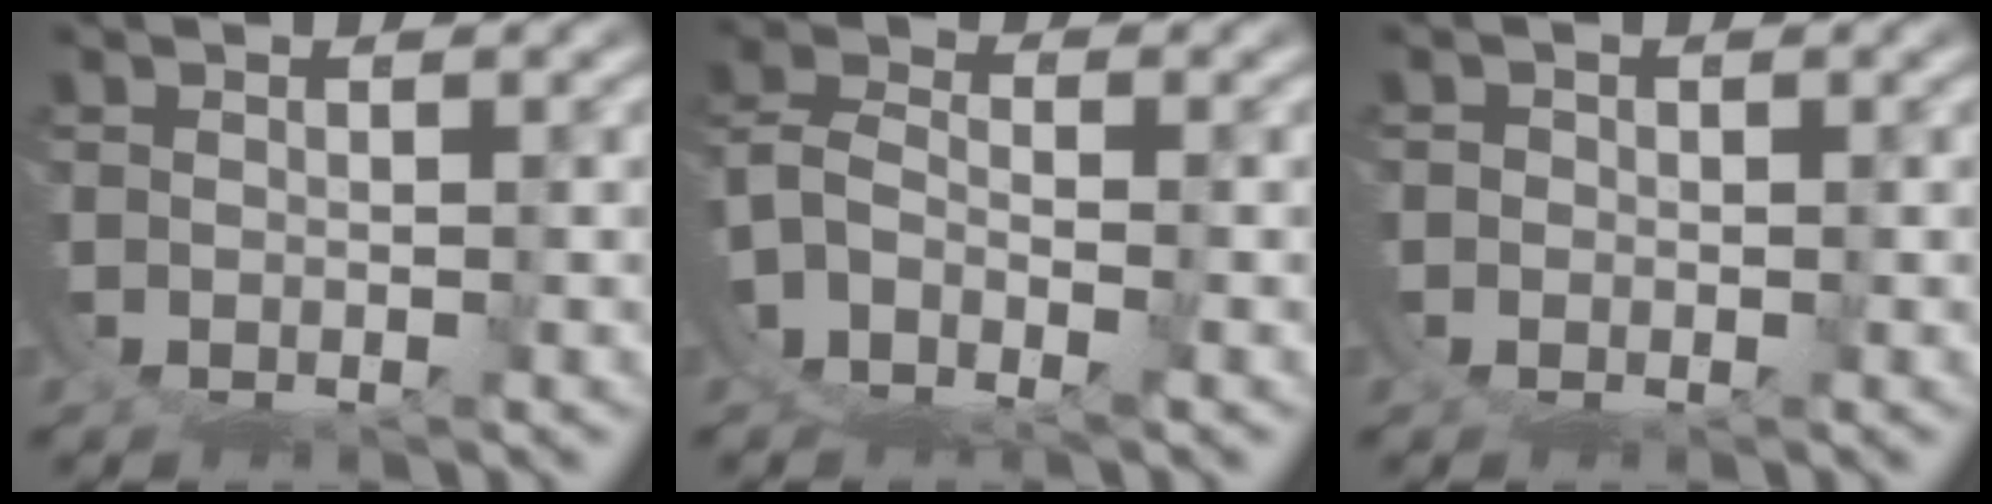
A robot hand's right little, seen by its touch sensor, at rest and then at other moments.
{"total": 8.0, "force": [-3.8, 6.1, 3.7], "torque": [-0.099, -0.030, -0.072]}
{"total": 1.9, "force": [-0.4, 1.8, 0.5], "torque": [-0.028, -0.008, -0.010]}